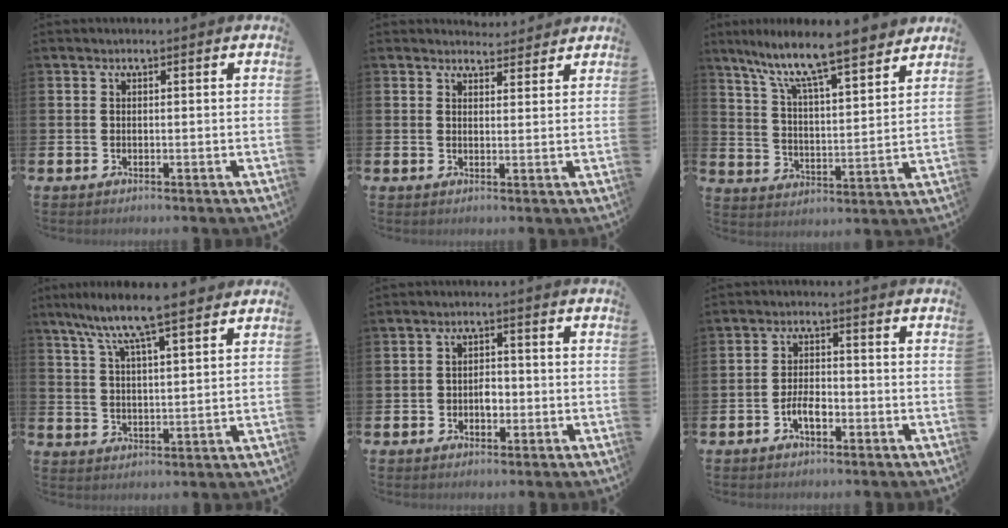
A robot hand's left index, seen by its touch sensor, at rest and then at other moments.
{"total": 3.3, "force": [3.2, 0.8, -0.2], "torque": [0.003, -0.018, 0.059]}
{"total": 9.7, "force": [8.7, 0.6, 4.3], "torque": [-0.110, -0.064, 0.146]}
{"total": 8.9, "force": [7.8, 0.8, 4.1], "torque": [-0.099, -0.035, 0.138]}
{"total": 2.5, "force": [-0.8, 1.9, 1.5], "torque": [-0.012, -0.002, -0.022]}
{"total": 3.1, "force": [-1.4, 1.4, 2.4], "torque": [-0.043, 0.005, -0.027]}